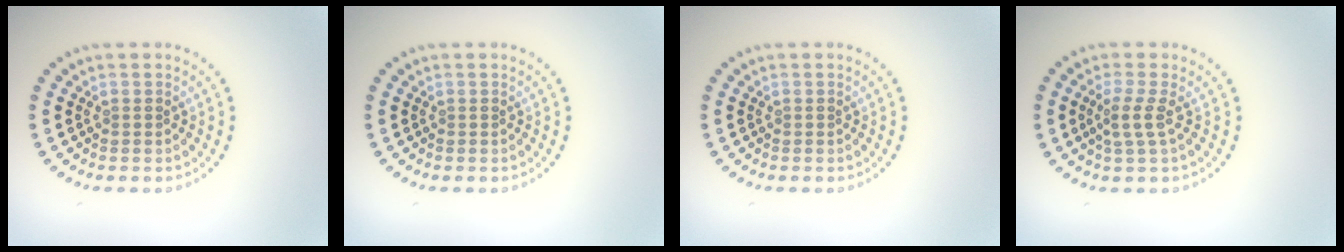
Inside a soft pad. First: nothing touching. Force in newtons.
{"total": 0.0}
{"total": 0.0}
{"total": 2.0, "press": 1.6, "slide": 1.2}